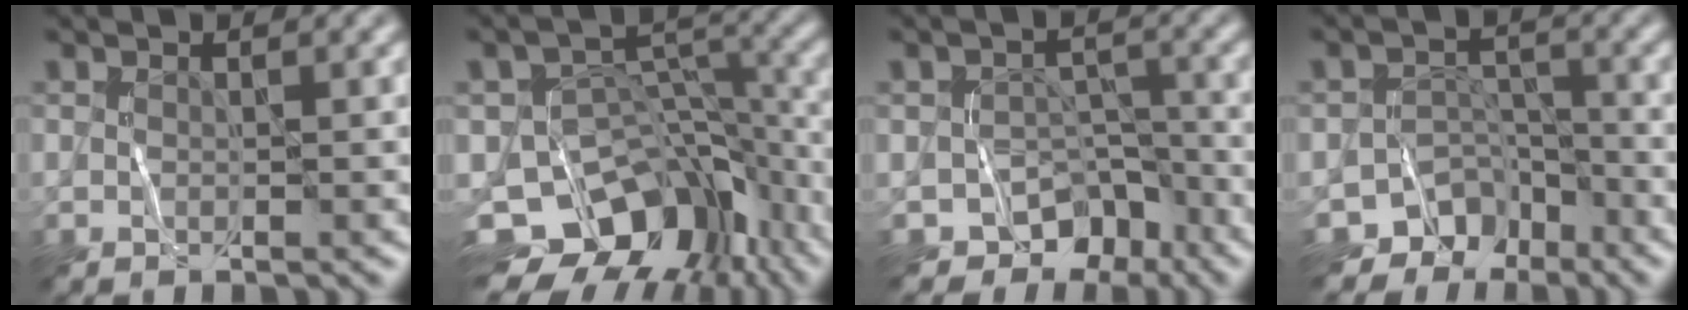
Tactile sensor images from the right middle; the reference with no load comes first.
{"total": 12.7, "force": [-7.5, 8.1, 6.2], "torque": [-0.102, 0.004, -0.106]}
{"total": 6.7, "force": [-5.3, 3.9, 1.1], "torque": [0.018, -0.003, -0.068]}
{"total": 5.3, "force": [-4.2, 3.3, 0.4], "torque": [0.013, -0.008, -0.057]}